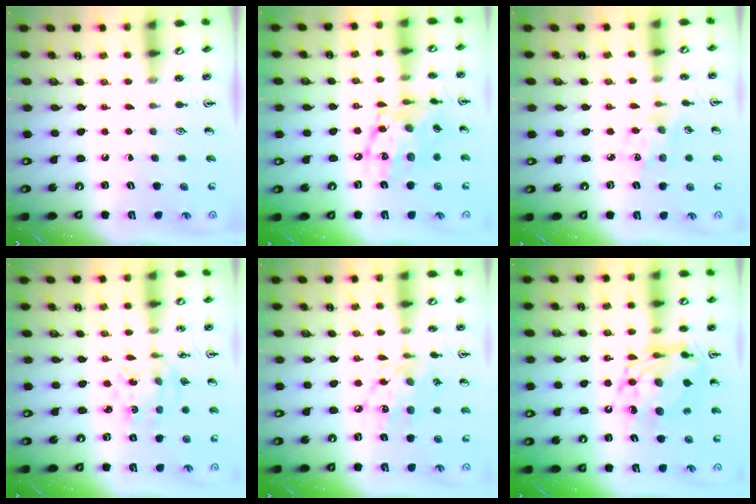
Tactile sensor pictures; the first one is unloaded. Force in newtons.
{"total": 15.6, "press": 15.6, "slide": 0.9}
{"total": 2.9, "press": 2.9, "slide": 0.7}
{"total": 4.3, "press": 4.0, "slide": 1.7}
{"total": 10.4, "press": 10.4, "slide": 0.6}
{"total": 13.7, "press": 13.7, "slide": 1.4}